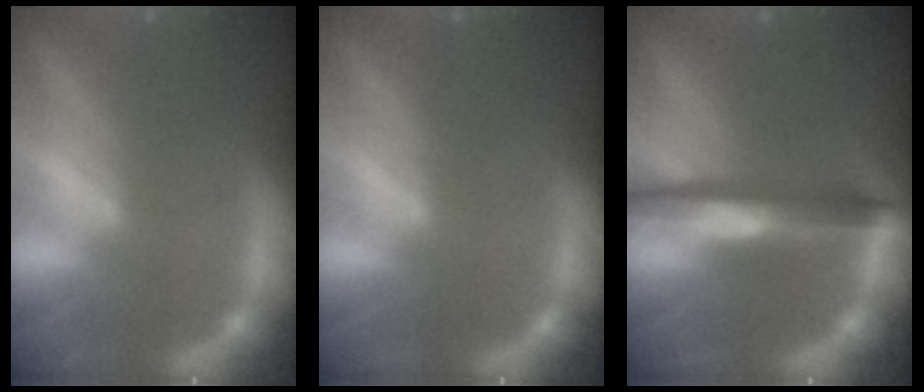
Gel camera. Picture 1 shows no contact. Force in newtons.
{"total": 0.0}
{"total": 5.5}